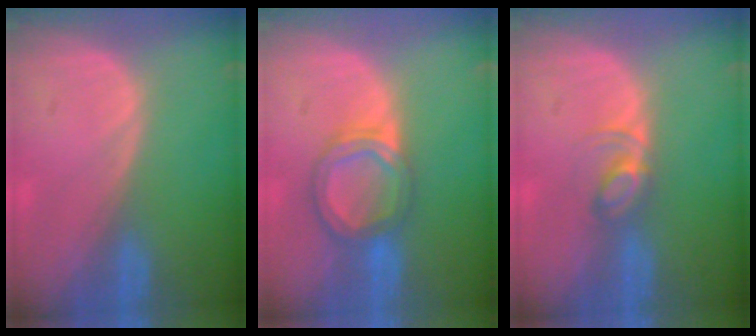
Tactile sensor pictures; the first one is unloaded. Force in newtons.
{"total": 6.3, "press": 5.8, "slide": 2.6}
{"total": 3.7, "press": 3.7, "slide": 0.3}